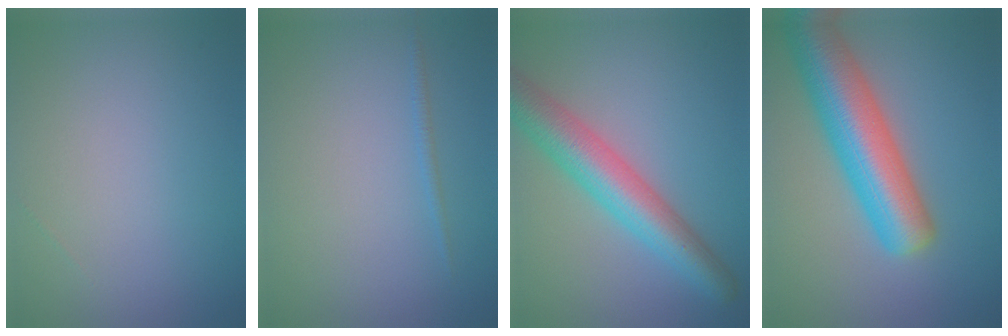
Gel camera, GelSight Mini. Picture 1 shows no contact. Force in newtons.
{"total": 0.6, "press": 0.6, "slide": 0.1}
{"total": 6.6, "press": 6.6, "slide": 0.2}
{"total": 9.1, "press": 9.1, "slide": 0.6}